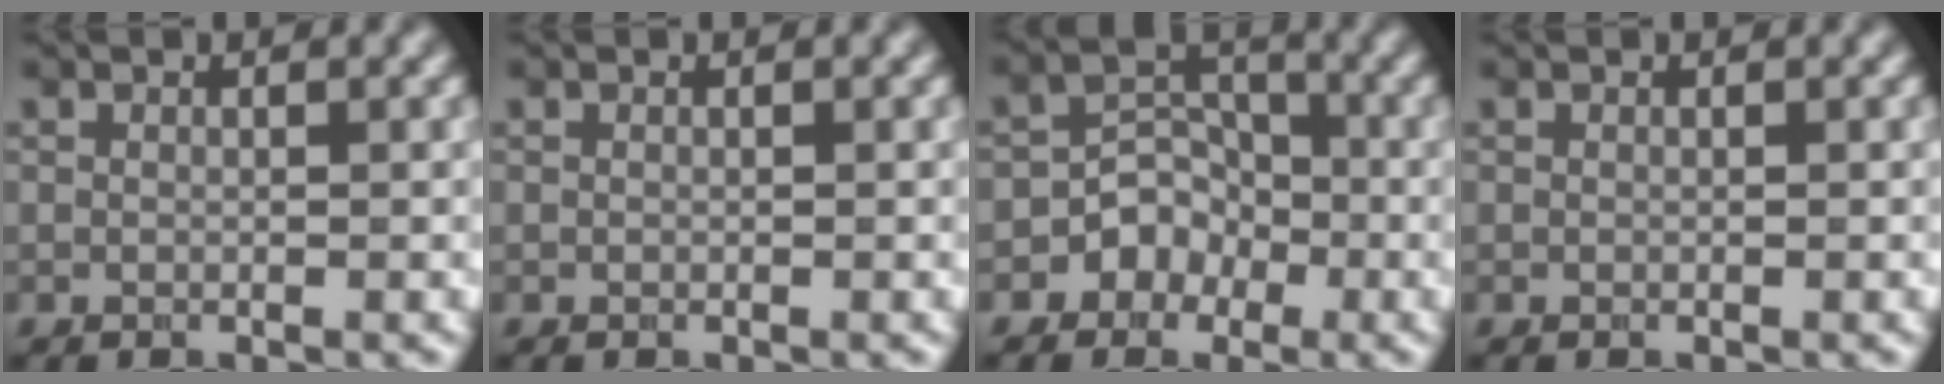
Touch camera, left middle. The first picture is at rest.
{"total": 0.0}
{"total": 3.0, "force": [-1.6, 2.4, 0.9], "torque": [0.002, 0.013, -0.027]}
{"total": 0.0}